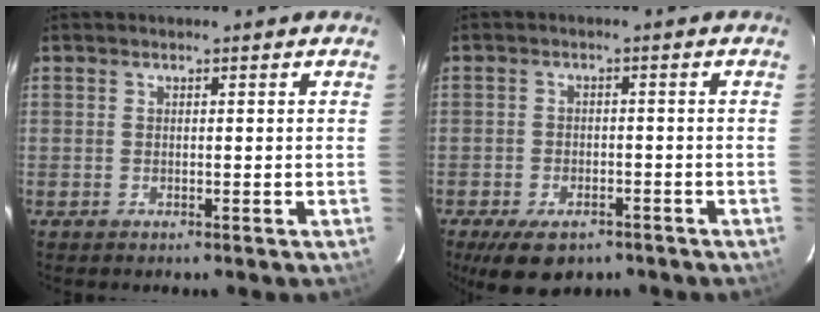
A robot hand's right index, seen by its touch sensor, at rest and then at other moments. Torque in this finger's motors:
{"motor_torque": [0.90, -0.85, 0.34, 0.09]}